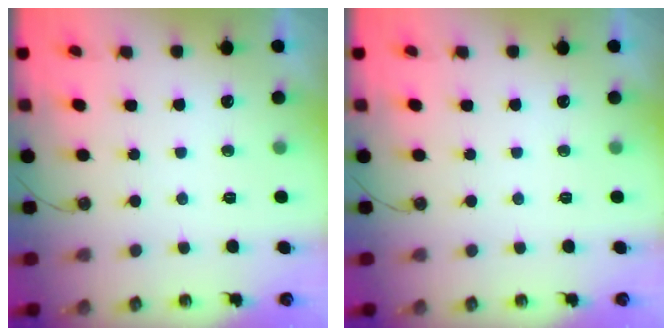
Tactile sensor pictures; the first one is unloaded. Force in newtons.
{"total": 0.0}